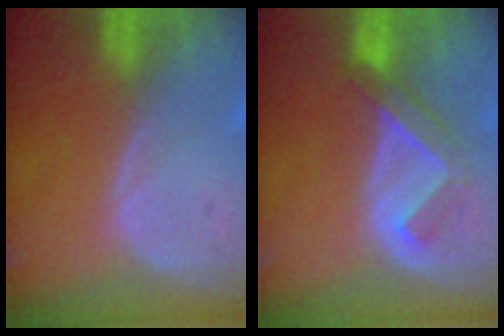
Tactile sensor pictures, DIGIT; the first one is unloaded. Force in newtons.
{"total": 5.2, "press": 4.7, "slide": 2.3}